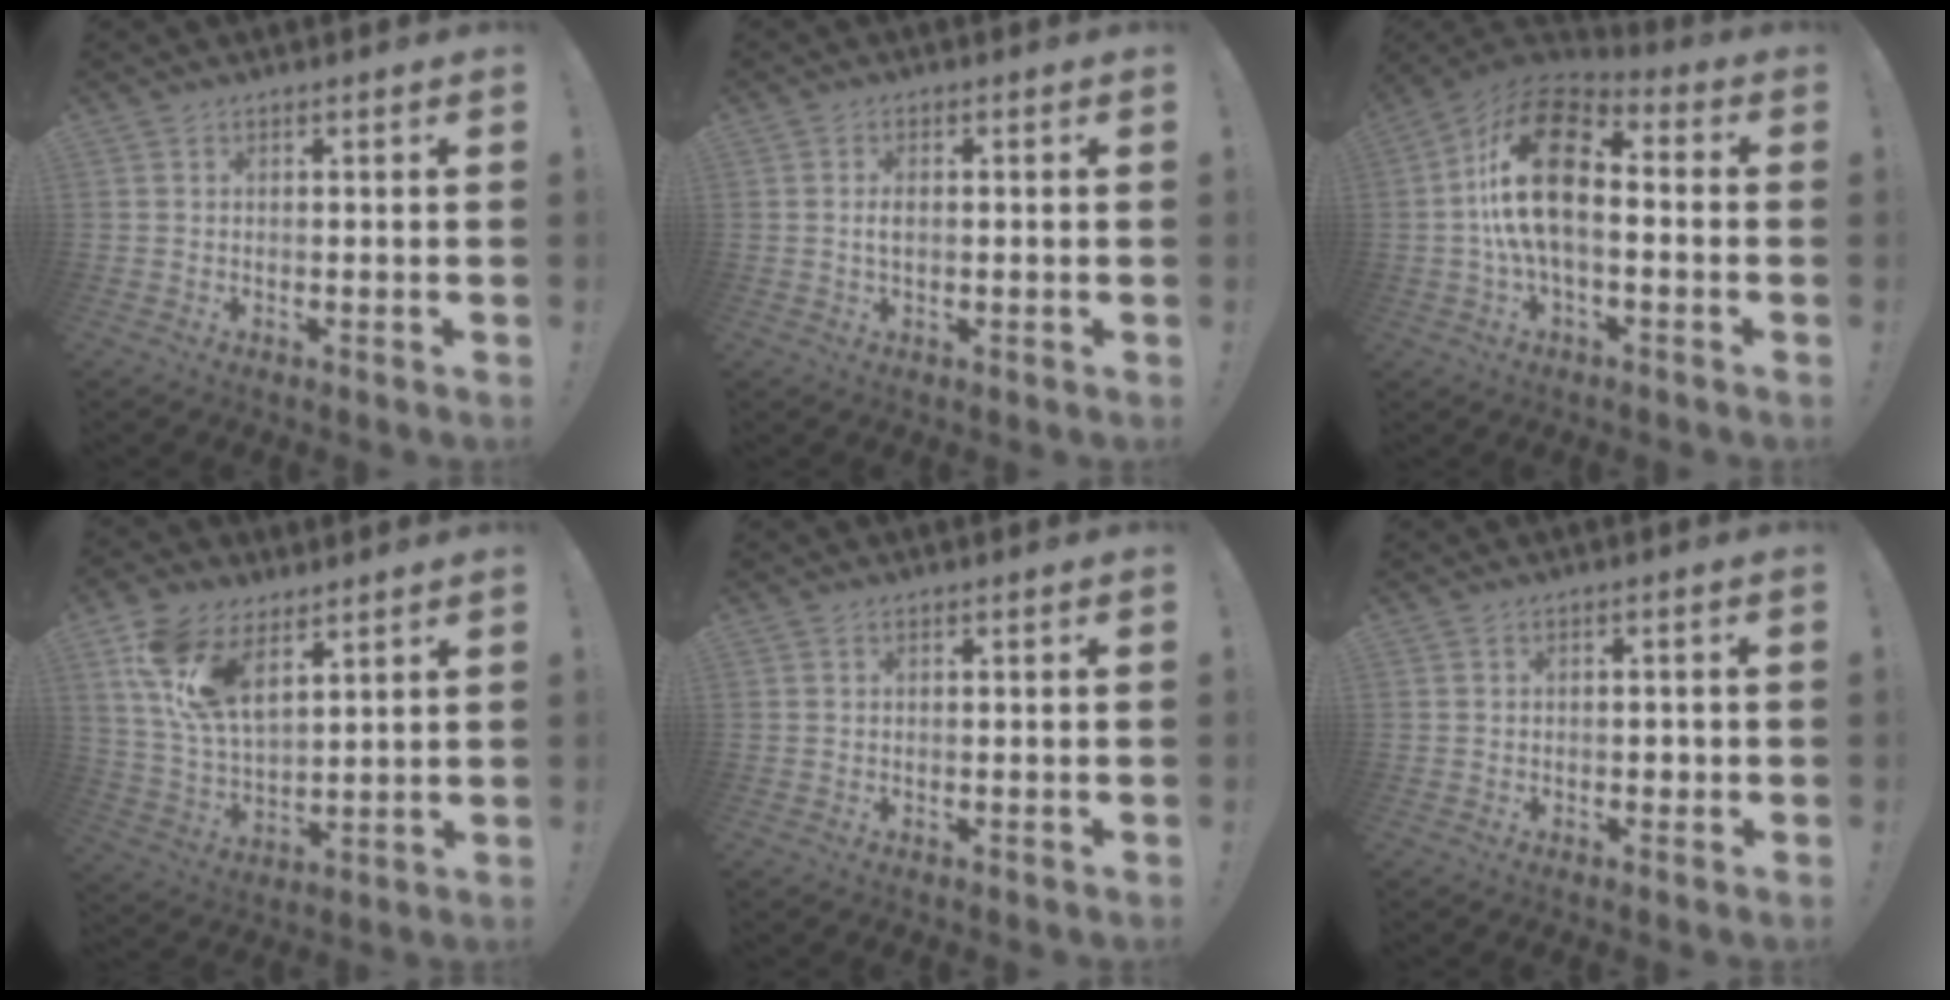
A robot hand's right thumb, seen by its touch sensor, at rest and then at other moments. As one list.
[{"total": 2.1, "force": [0.2, 1.0, 1.8], "torque": [-0.028, 0.002, 0.001]}, {"total": 19.4, "force": [1.4, 10.3, 16.4], "torque": [-0.305, 0.013, 0.026]}, {"total": 15.3, "force": [8.5, 8.3, 9.6], "torque": [-0.198, -0.033, 0.160]}, {"total": 0.0}, {"total": 1.4, "force": [-0.4, 1.0, 0.8], "torque": [-0.011, 0.004, -0.007]}]